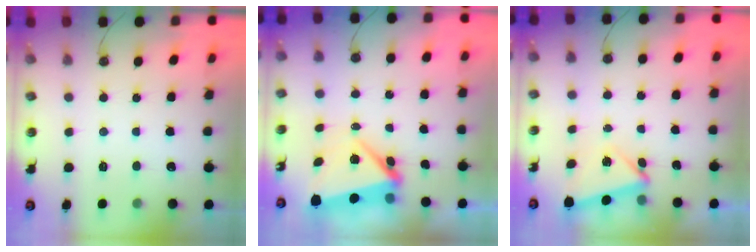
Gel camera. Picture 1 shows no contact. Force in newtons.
{"total": 6.3, "press": 6.2, "slide": 0.5}
{"total": 3.5, "press": 3.1, "slide": 1.7}